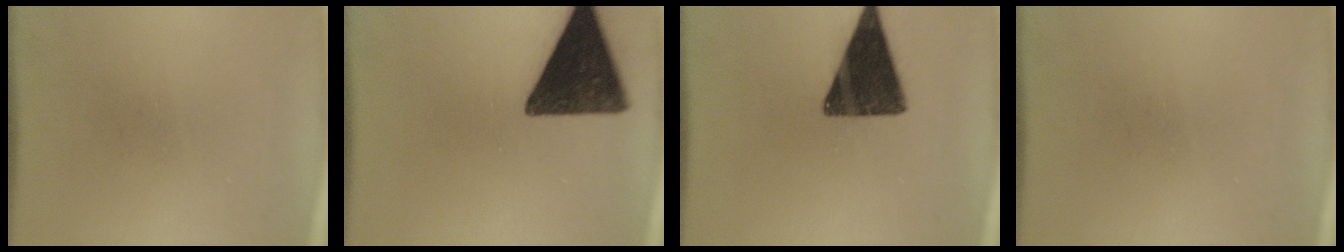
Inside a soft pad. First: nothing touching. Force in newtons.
{"total": 15.2}
{"total": 15.2}
{"total": 0.0}